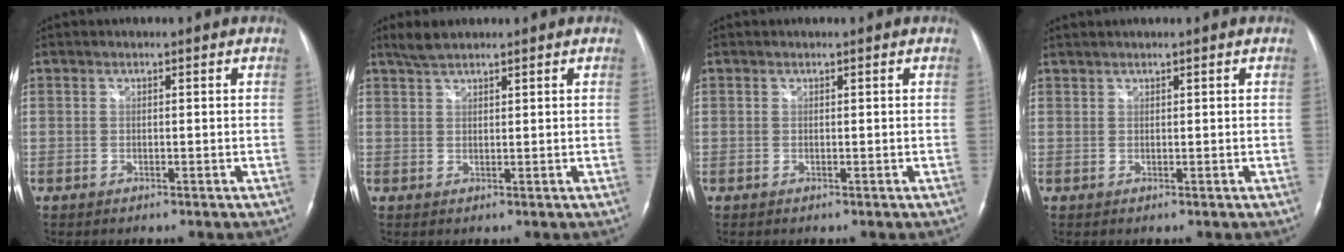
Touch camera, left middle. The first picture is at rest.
{"total": 2.5, "force": [2.2, 0.5, 1.1], "torque": [-0.029, 0.004, 0.043]}
{"total": 0.0}
{"total": 0.8, "force": [0.8, -0.1, 0.3], "torque": [-0.009, 0.010, 0.020]}